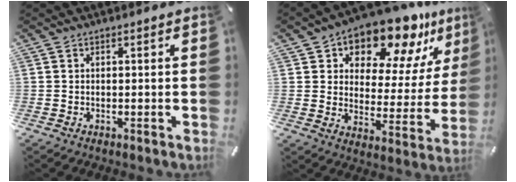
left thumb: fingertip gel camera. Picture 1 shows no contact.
{"total": 14.7, "force": [12.4, 6.1, 5.1], "torque": [-0.089, -0.108, 0.213]}